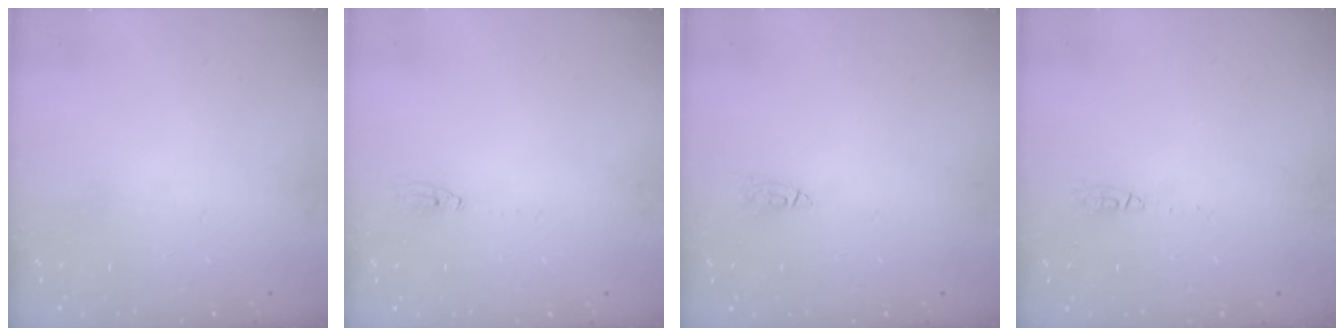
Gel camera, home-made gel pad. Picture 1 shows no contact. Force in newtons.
{"total": 2.2, "press": 2.2, "slide": 0.2}
{"total": 7.0, "press": 3.8, "slide": 5.9}
{"total": 12.4, "press": 5.3, "slide": 11.2}